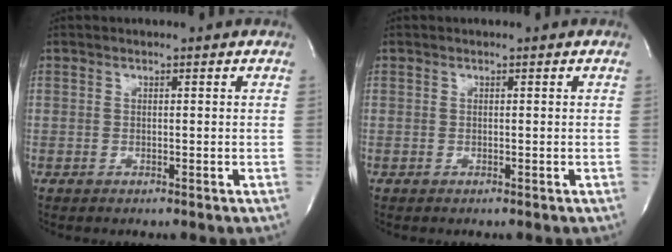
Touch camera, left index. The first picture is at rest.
{"total": 0.0}